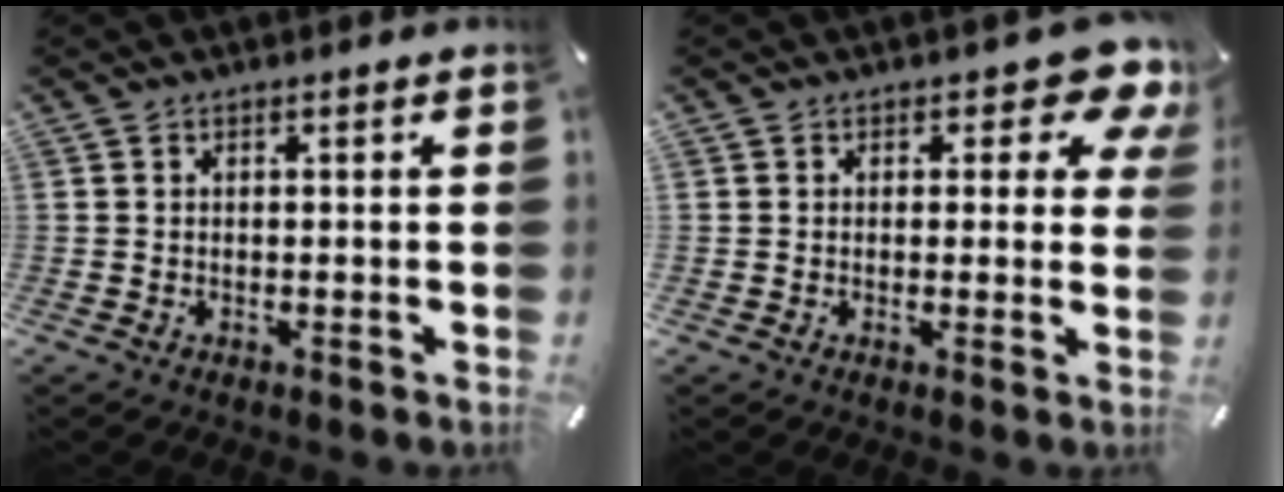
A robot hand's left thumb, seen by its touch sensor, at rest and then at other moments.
{"total": 8.7, "force": [4.7, 4.7, 5.6], "torque": [-0.053, -0.034, 0.078]}